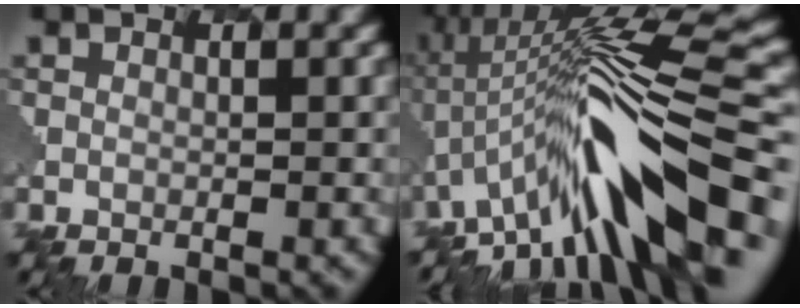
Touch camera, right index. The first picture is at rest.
{"total": 10.5, "force": [-4.0, 1.8, 9.5], "torque": [-0.188, 0.037, -0.080]}